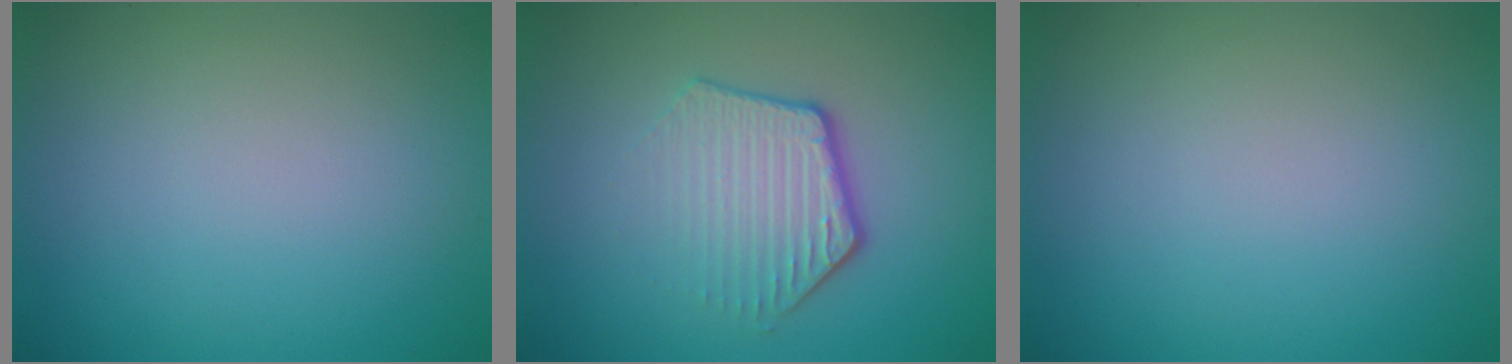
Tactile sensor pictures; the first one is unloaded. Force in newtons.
{"total": 3.8, "press": 2.9, "slide": 2.5}
{"total": 0.0}